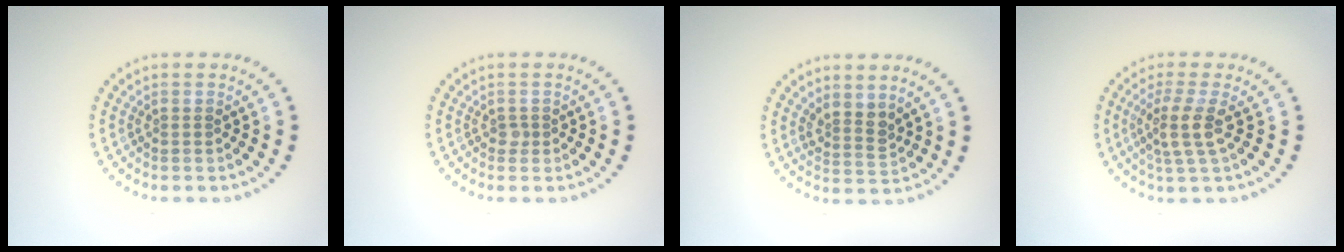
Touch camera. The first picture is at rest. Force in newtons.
{"total": 0.7, "press": 0.5, "slide": 0.4}
{"total": 2.2, "press": 1.7, "slide": 1.4}
{"total": 2.9, "press": 2.3, "slide": 1.8}